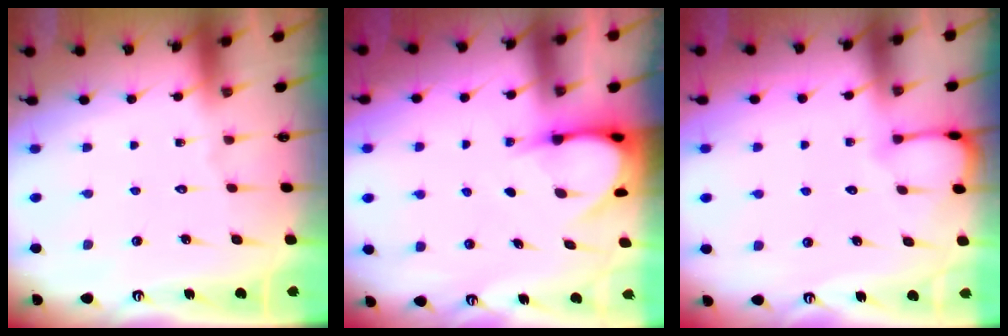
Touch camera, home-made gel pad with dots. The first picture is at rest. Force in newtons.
{"total": 5.4, "press": 5.4, "slide": 0.5}
{"total": 3.0, "press": 3.0, "slide": 0.3}